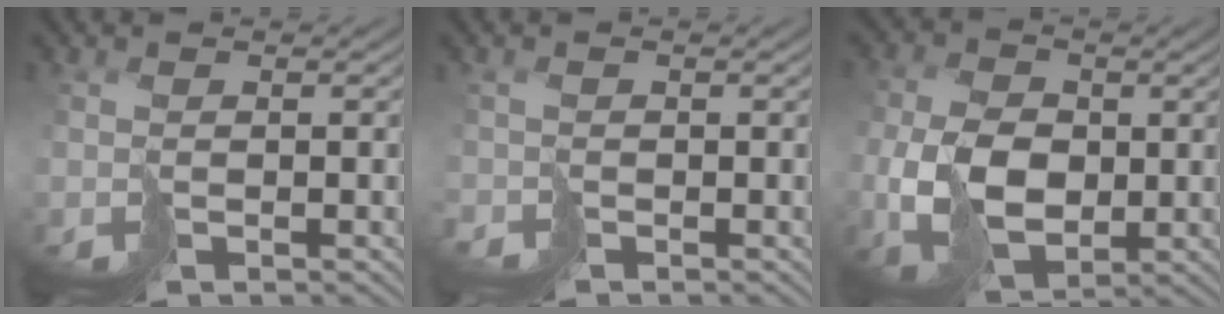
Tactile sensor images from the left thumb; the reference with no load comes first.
{"total": 1.4, "force": [-1.2, 0.1, -0.8], "torque": [0.015, -0.011, -0.027]}
{"total": 8.6, "force": [-0.9, 6.4, 5.7], "torque": [-0.152, -0.010, -0.018]}